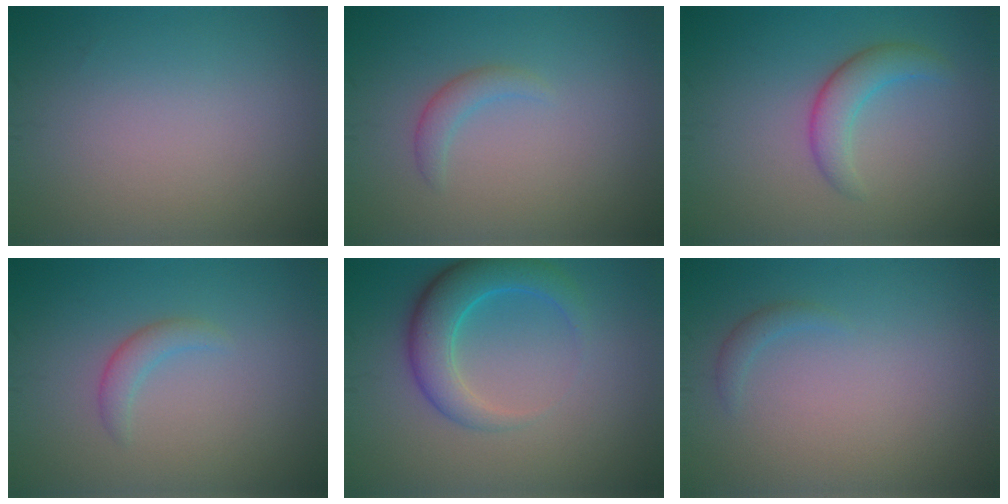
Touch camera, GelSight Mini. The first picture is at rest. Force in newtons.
{"total": 1.5, "press": 1.5, "slide": 0.1}
{"total": 2.9, "press": 2.9, "slide": 0.1}
{"total": 1.5, "press": 1.5, "slide": 0.1}
{"total": 4.7, "press": 4.7, "slide": 0.4}
{"total": 0.9, "press": 0.9, "slide": 0.0}